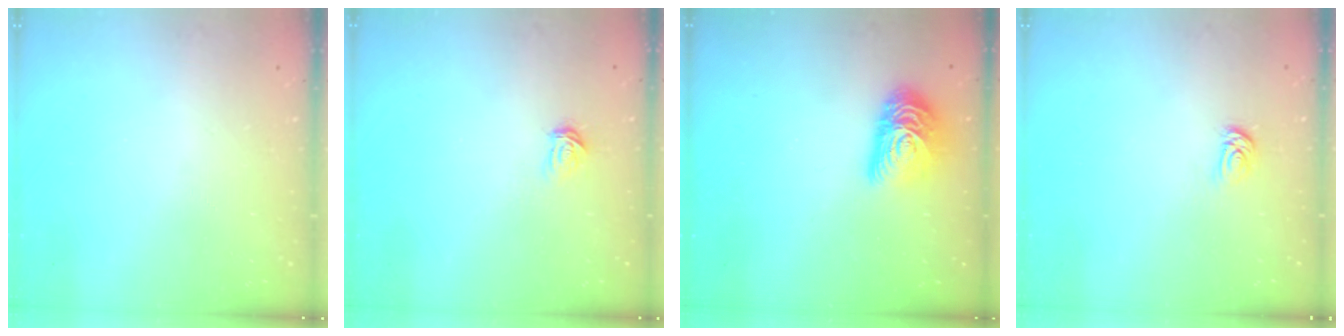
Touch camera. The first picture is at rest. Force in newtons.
{"total": 2.8, "press": 2.7, "slide": 0.3}
{"total": 14.2, "press": 14.2, "slide": 1.1}
{"total": 3.2, "press": 3.2, "slide": 0.5}